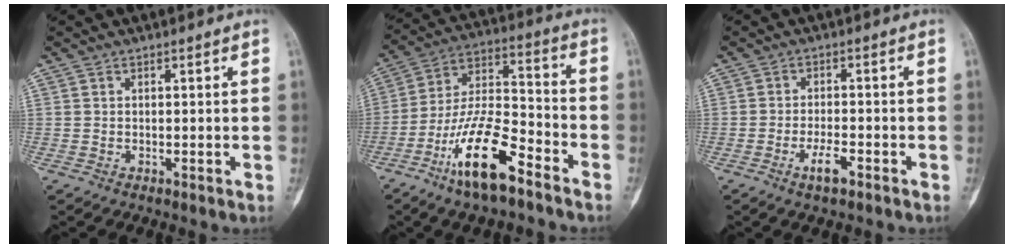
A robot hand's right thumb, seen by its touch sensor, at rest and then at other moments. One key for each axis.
{"total": 16.0, "fx": -9.7, "fy": 5.0, "fz": 11.7, "tx": -0.222, "ty": 0.070, "tz": -0.179}
{"total": 3.9, "fx": -2.2, "fy": 1.2, "fz": 3.0, "tx": -0.059, "ty": 0.011, "tz": -0.038}